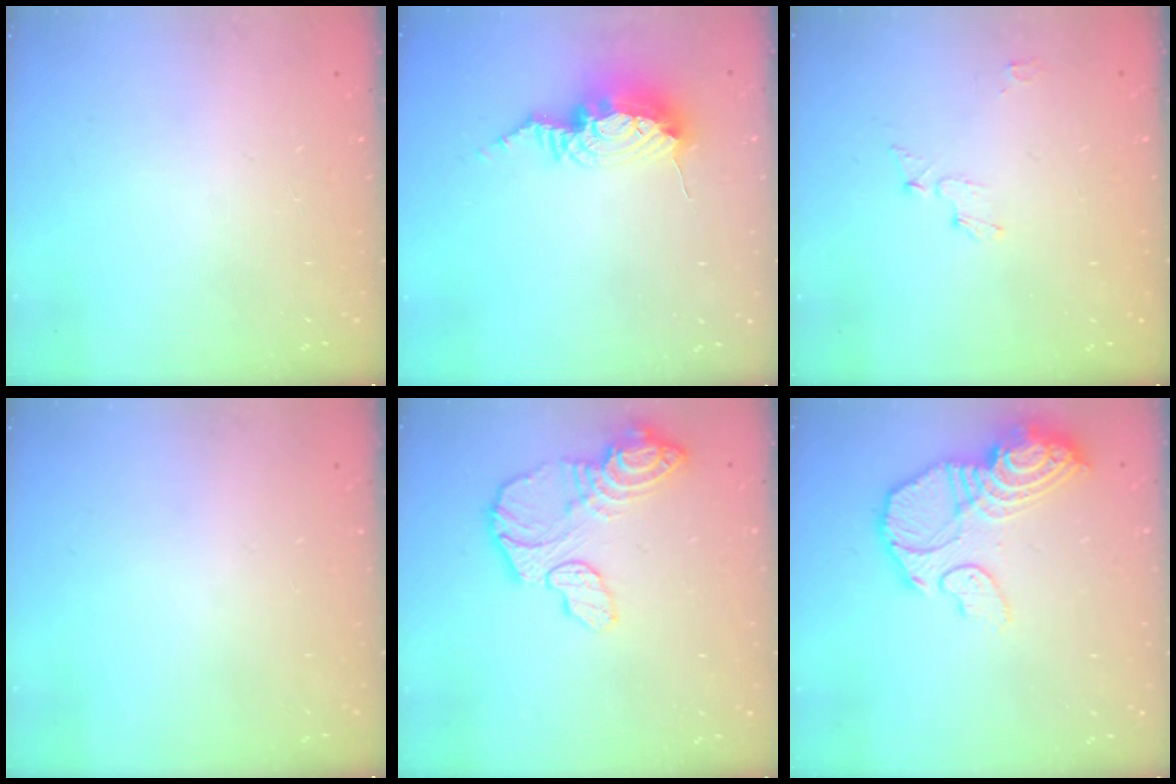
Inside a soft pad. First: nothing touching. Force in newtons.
{"total": 10.8, "press": 10.7, "slide": 1.2}
{"total": 4.6, "press": 4.5, "slide": 0.5}
{"total": 0.0}
{"total": 14.7, "press": 14.6, "slide": 1.4}
{"total": 15.3, "press": 15.2, "slide": 1.4}